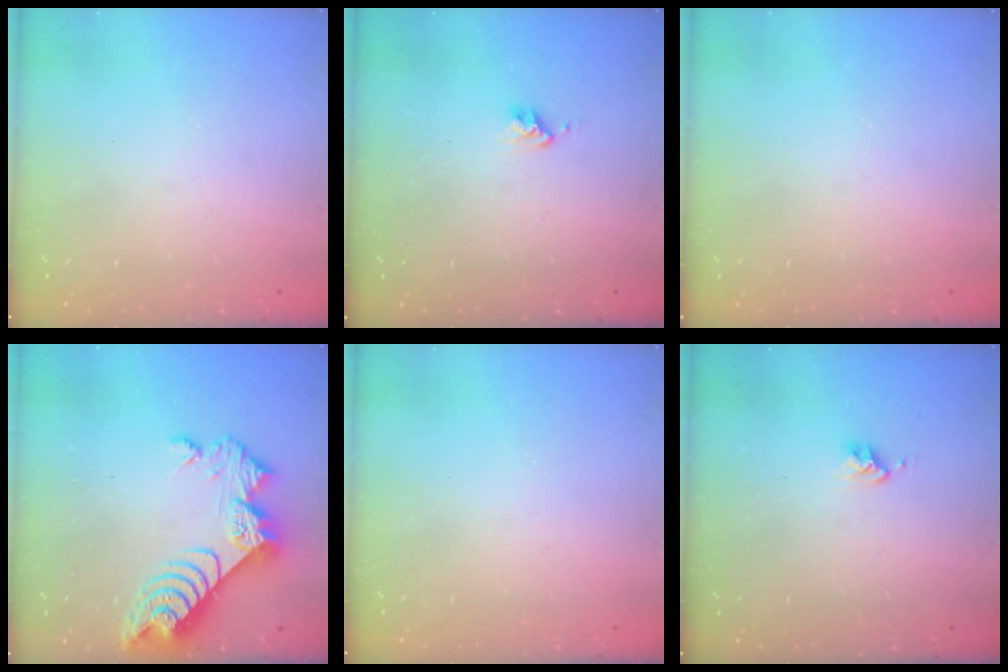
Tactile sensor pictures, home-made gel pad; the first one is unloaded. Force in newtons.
{"total": 2.7, "press": 2.6, "slide": 0.4}
{"total": 0.0}
{"total": 10.0, "press": 10.0, "slide": 0.9}
{"total": 0.0}
{"total": 2.7, "press": 2.6, "slide": 0.4}